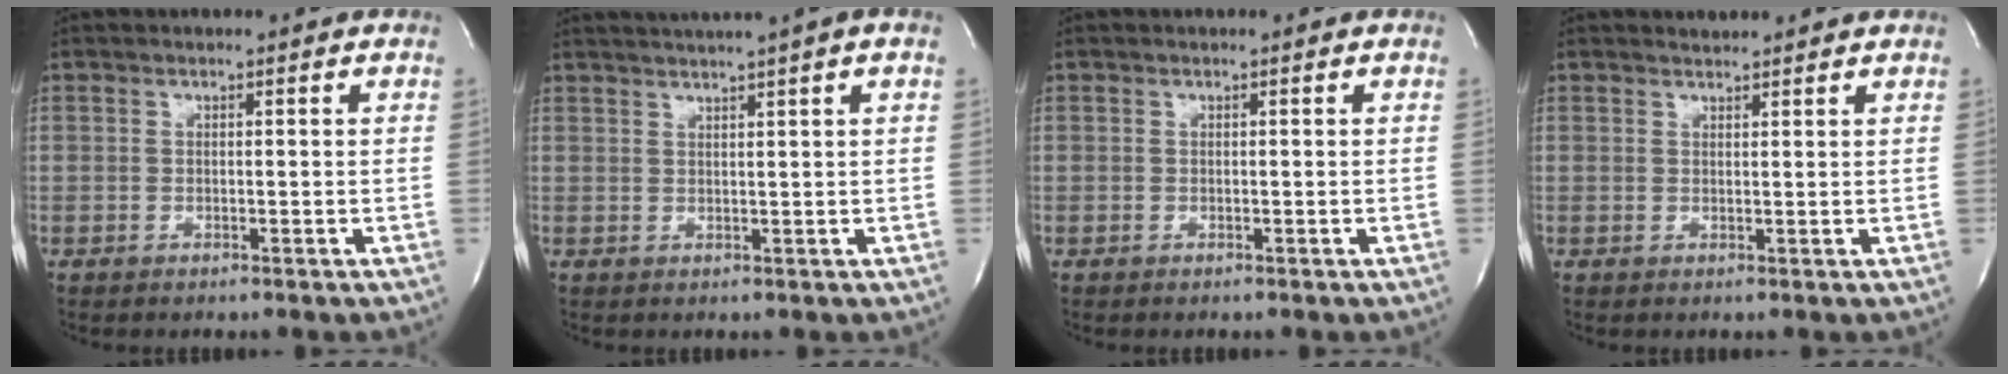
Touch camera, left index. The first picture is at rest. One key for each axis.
{"total": 7.2, "fx": 5.5, "fy": -0.9, "fz": 4.6, "tx": -0.073, "ty": 0.027, "tz": 0.071}
{"total": 0.0}
{"total": 1.5, "fx": 1.5, "fy": 0.0, "fz": 0.0, "tx": -0.008, "ty": 0.007, "tz": 0.030}